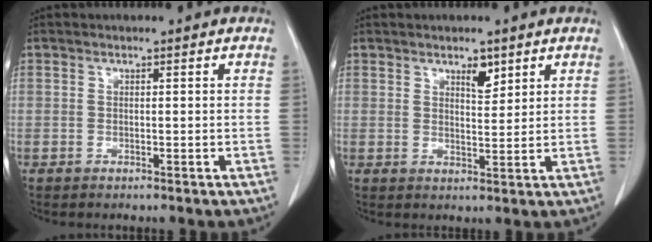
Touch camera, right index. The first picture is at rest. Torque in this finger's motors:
{"motor_torque": [0.05, 0.26, -0.01, 0.02]}